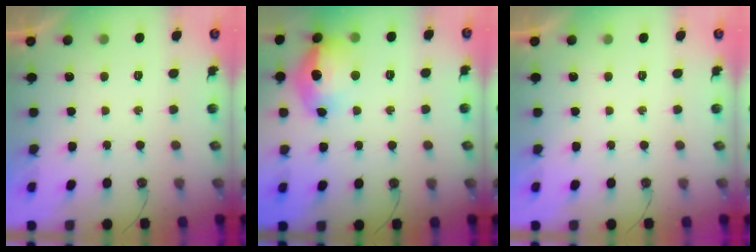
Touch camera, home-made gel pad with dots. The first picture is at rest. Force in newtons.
{"total": 16.6, "press": 16.6, "slide": 1.2}
{"total": 0.0}